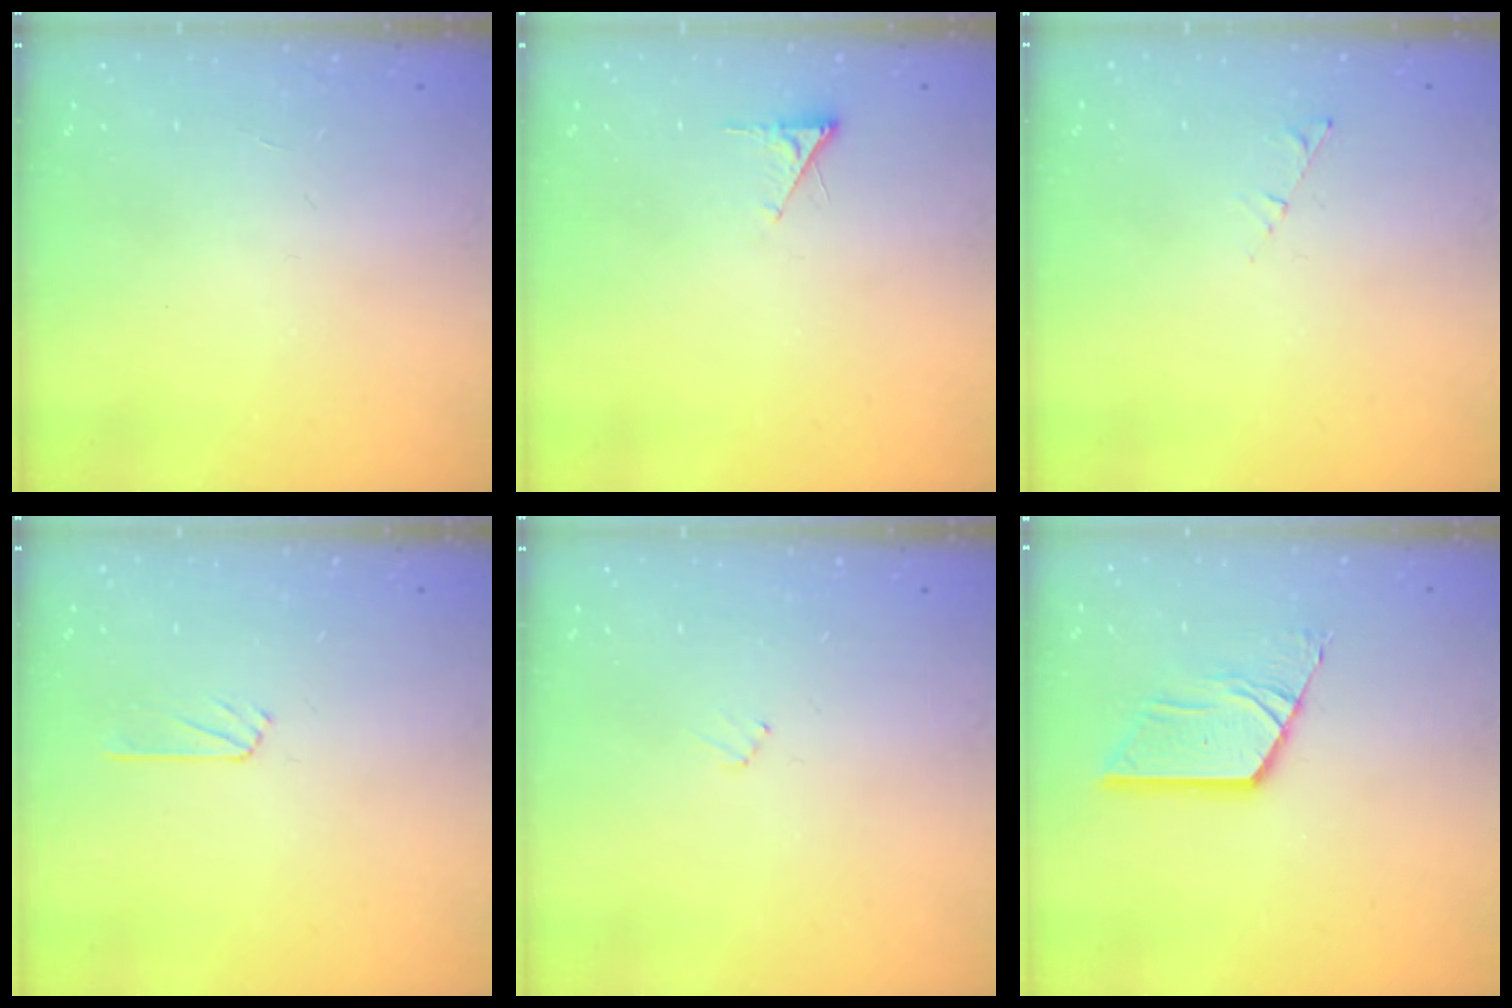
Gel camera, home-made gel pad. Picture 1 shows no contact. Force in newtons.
{"total": 1.8, "press": 1.7, "slide": 0.3}
{"total": 2.9, "press": 2.9, "slide": 0.4}
{"total": 2.5, "press": 2.5, "slide": 0.2}
{"total": 3.2, "press": 3.2, "slide": 0.4}
{"total": 11.0, "press": 10.9, "slide": 1.1}